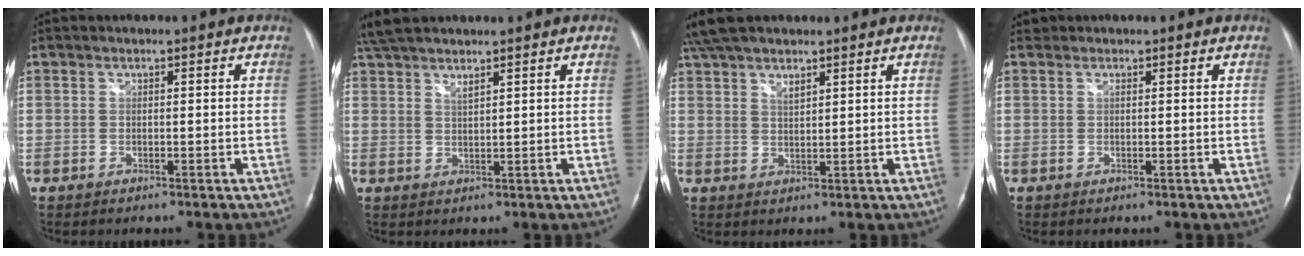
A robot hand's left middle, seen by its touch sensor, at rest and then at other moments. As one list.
[{"total": 6.5, "force": [5.6, 0.6, 3.4], "torque": [-0.070, 0.022, 0.104]}, {"total": 8.0, "force": [6.3, 1.8, 4.6], "torque": [-0.089, 0.024, 0.116]}, {"total": 0.5, "force": [0.4, 0.3, 0.2], "torque": [-0.007, 0.003, 0.003]}]